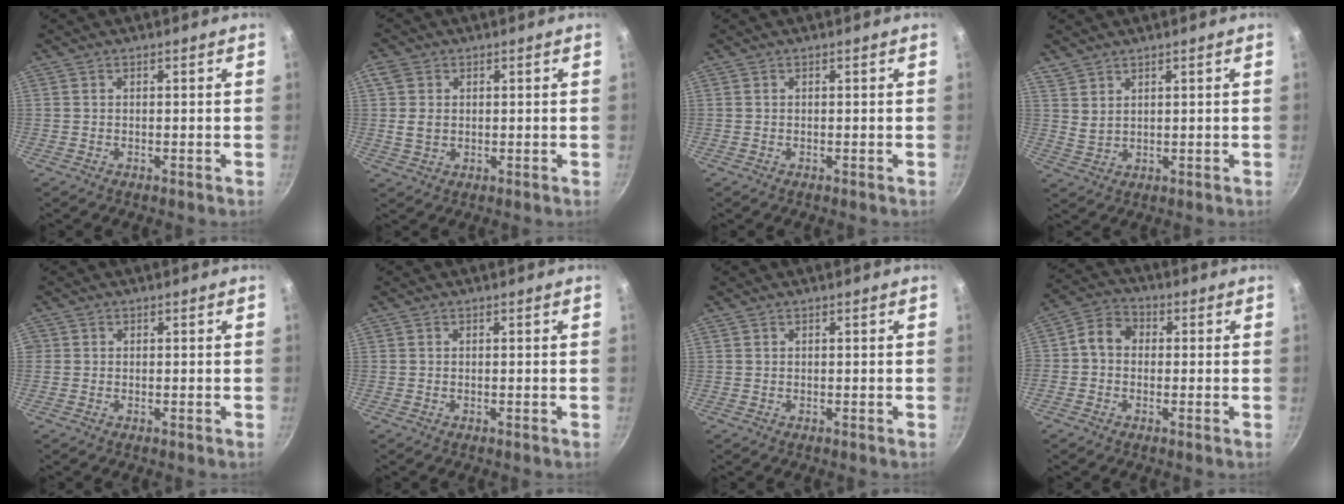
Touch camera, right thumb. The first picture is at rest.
{"total": 4.6, "force": [0.6, 3.7, 2.7], "torque": [-0.046, -0.004, 0.007]}
{"total": 0.0}
{"total": 3.1, "force": [2.6, 1.4, 1.0], "torque": [-0.015, -0.008, 0.056]}
{"total": 0.8, "force": [0.1, 0.8, 0.1], "torque": [0.008, 0.001, -0.002]}
{"total": 0.0}
{"total": 0.0}
{"total": 5.9, "force": [0.0, 4.9, 3.2], "torque": [-0.037, 0.017, -0.021]}